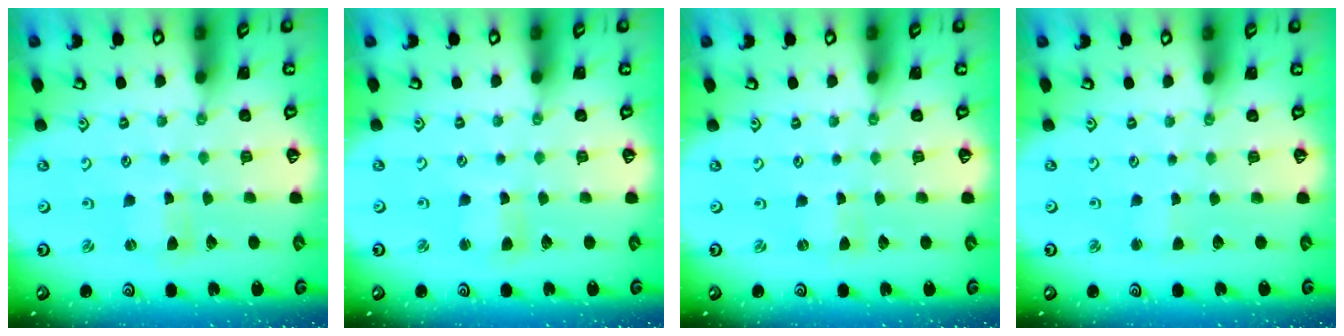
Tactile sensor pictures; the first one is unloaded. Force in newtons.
{"total": 2.7, "press": 2.7, "slide": 0.3}
{"total": 0.0}
{"total": 1.3, "press": 1.2, "slide": 0.1}